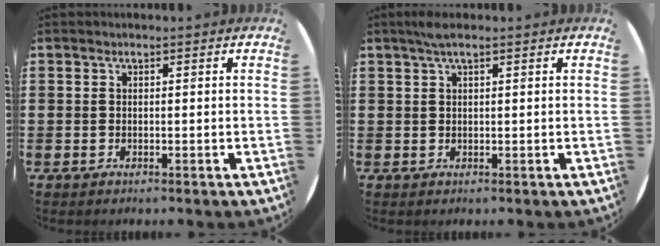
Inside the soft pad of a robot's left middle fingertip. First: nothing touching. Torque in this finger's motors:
{"motor_torque": [0.78, -0.71, 0.34, 0.10]}